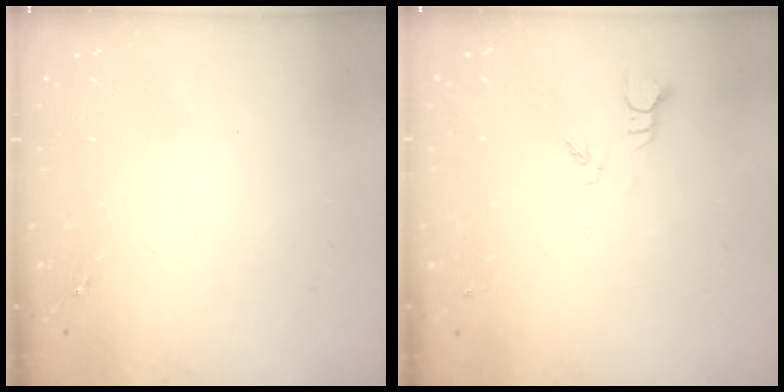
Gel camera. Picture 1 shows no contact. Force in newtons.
{"total": 2.7, "press": 2.7, "slide": 0.3}